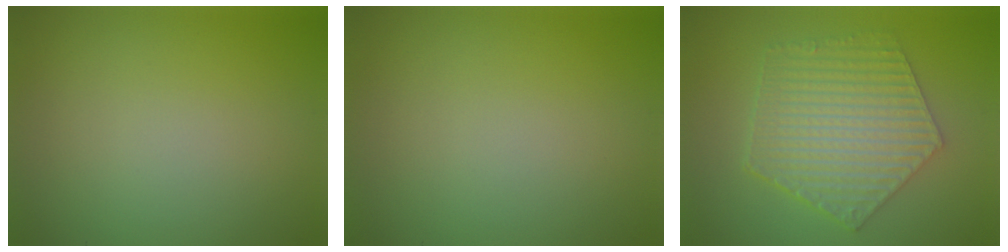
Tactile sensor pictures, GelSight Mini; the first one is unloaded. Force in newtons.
{"total": 0.0}
{"total": 6.3, "press": 4.8, "slide": 4.0}